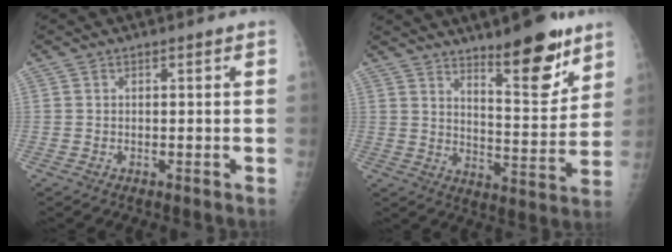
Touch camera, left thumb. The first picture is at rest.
{"total": 13.7, "force": [9.4, 3.8, 9.3], "torque": [-0.103, -0.074, 0.148]}